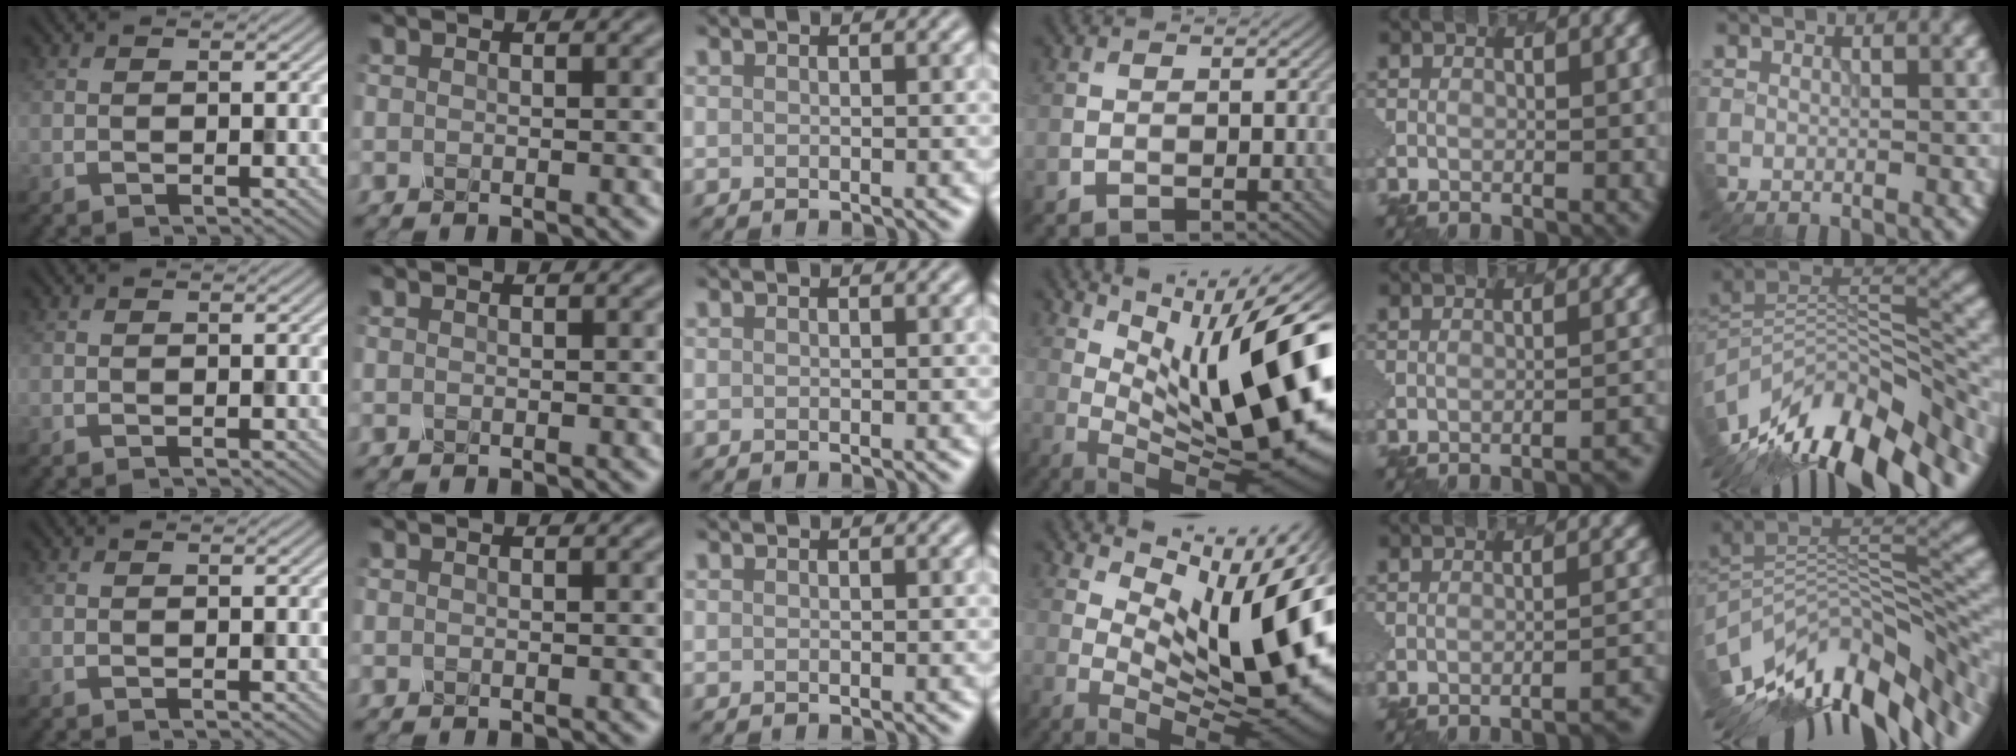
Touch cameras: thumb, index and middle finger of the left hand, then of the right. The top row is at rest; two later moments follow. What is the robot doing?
{"motion": "dispense", "object": "syringe"}